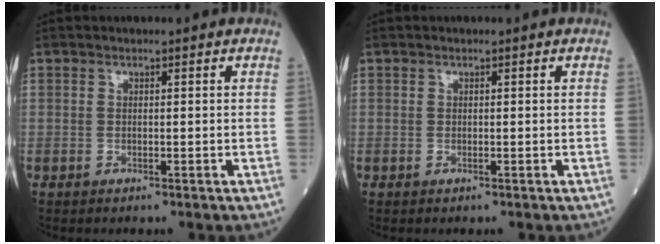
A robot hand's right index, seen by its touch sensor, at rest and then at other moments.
{"total": 0.0}